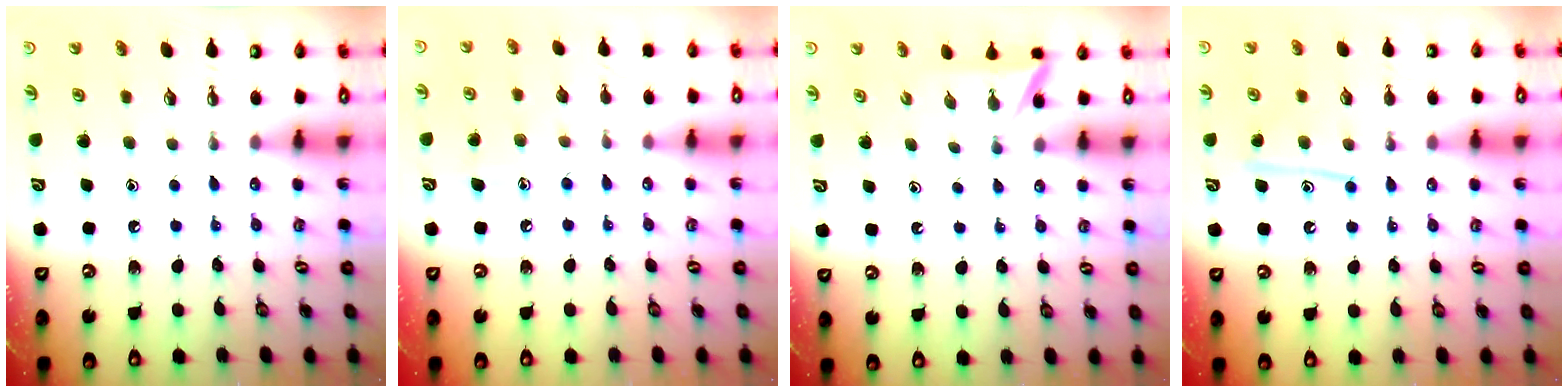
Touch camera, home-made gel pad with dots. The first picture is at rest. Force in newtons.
{"total": 7.8, "press": 7.8, "slide": 0.5}
{"total": 2.7, "press": 2.7, "slide": 0.2}
{"total": 11.5, "press": 11.4, "slide": 0.8}